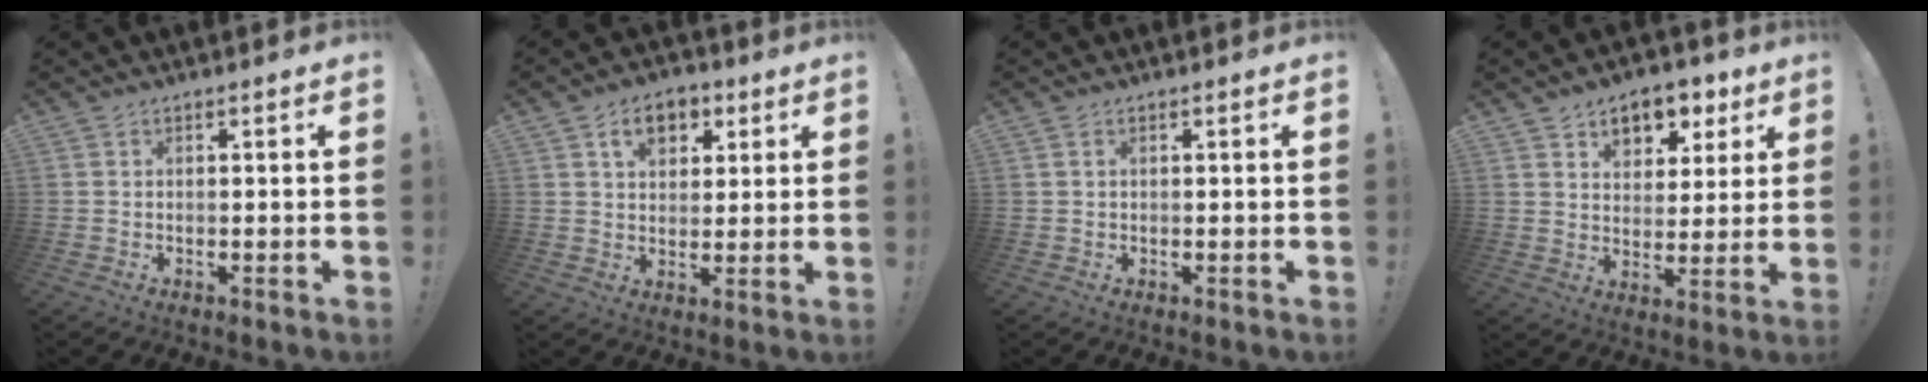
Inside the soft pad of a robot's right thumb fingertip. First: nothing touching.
{"total": 8.7, "force": [4.0, 6.3, 4.5], "torque": [-0.055, -0.007, 0.072]}
{"total": 0.7, "force": [0.3, 0.3, 0.5], "torque": [-0.017, 0.005, 0.008]}
{"total": 8.5, "force": [5.0, 6.0, 3.3], "torque": [-0.040, -0.033, 0.092]}